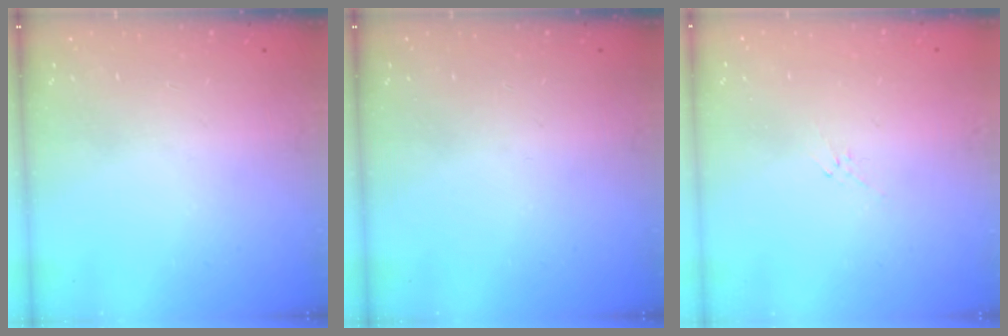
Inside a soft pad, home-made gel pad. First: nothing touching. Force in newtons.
{"total": 0.0}
{"total": 2.1, "press": 2.0, "slide": 0.6}